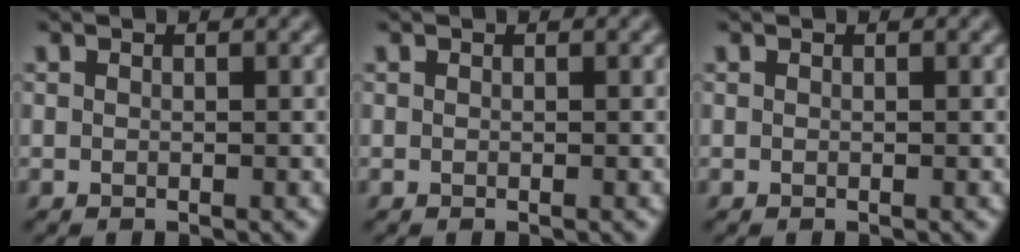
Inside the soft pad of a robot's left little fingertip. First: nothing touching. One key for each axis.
{"total": 0.0}
{"total": 0.0}